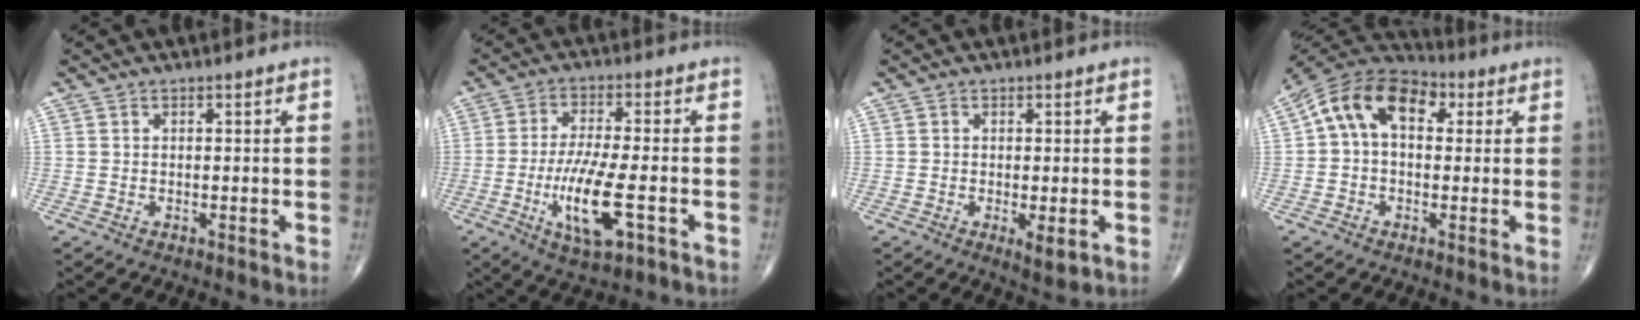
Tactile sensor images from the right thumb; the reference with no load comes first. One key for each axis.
{"total": 11.3, "fx": -3.5, "fy": 3.0, "fz": 10.3, "tx": -0.202, "ty": 0.001, "tz": -0.058}
{"total": 3.3, "fx": -0.9, "fy": 1.0, "fz": 3.0, "tx": -0.052, "ty": -0.011, "tz": -0.013}
{"total": 13.2, "fx": 3.0, "fy": 8.4, "fz": 9.7, "tx": -0.150, "ty": 0.038, "tz": 0.038}